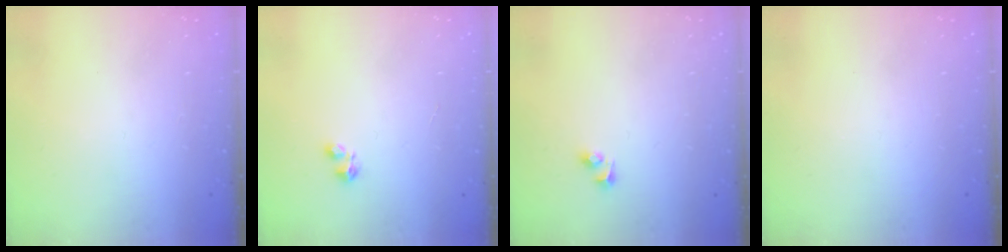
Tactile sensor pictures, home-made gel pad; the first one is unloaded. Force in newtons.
{"total": 2.2, "press": 2.2, "slide": 0.4}
{"total": 2.7, "press": 2.4, "slide": 1.1}
{"total": 0.0}